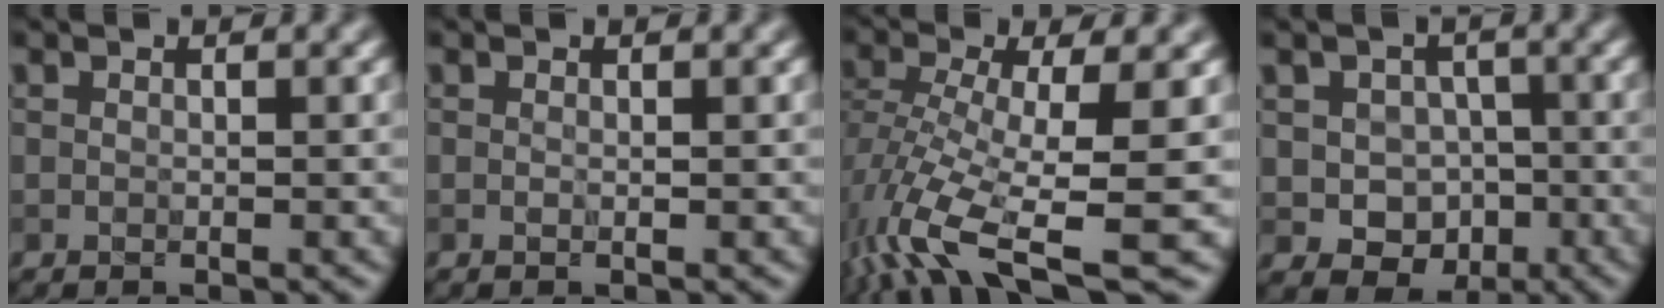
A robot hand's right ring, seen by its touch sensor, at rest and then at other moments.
{"total": 0.0}
{"total": 10.2, "force": [-4.3, 3.1, 8.8], "torque": [-0.182, -0.009, -0.083]}
{"total": 5.3, "force": [-0.9, 4.8, 2.2], "torque": [-0.013, 0.003, -0.032]}